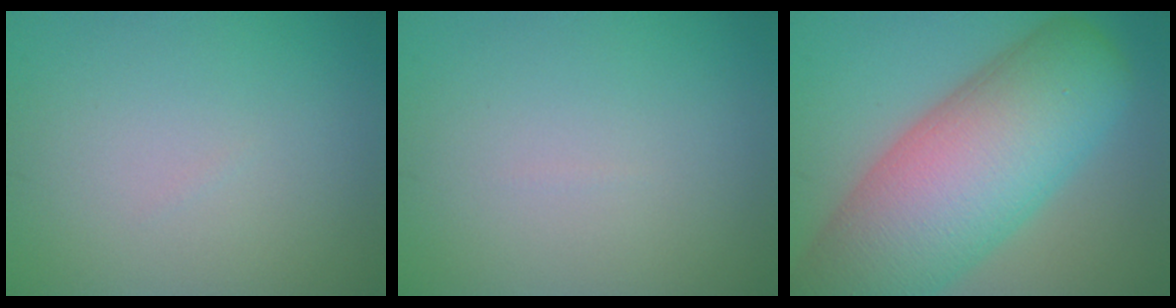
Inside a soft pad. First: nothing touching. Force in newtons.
{"total": 0.0}
{"total": 14.3, "press": 14.3, "slide": 0.9}